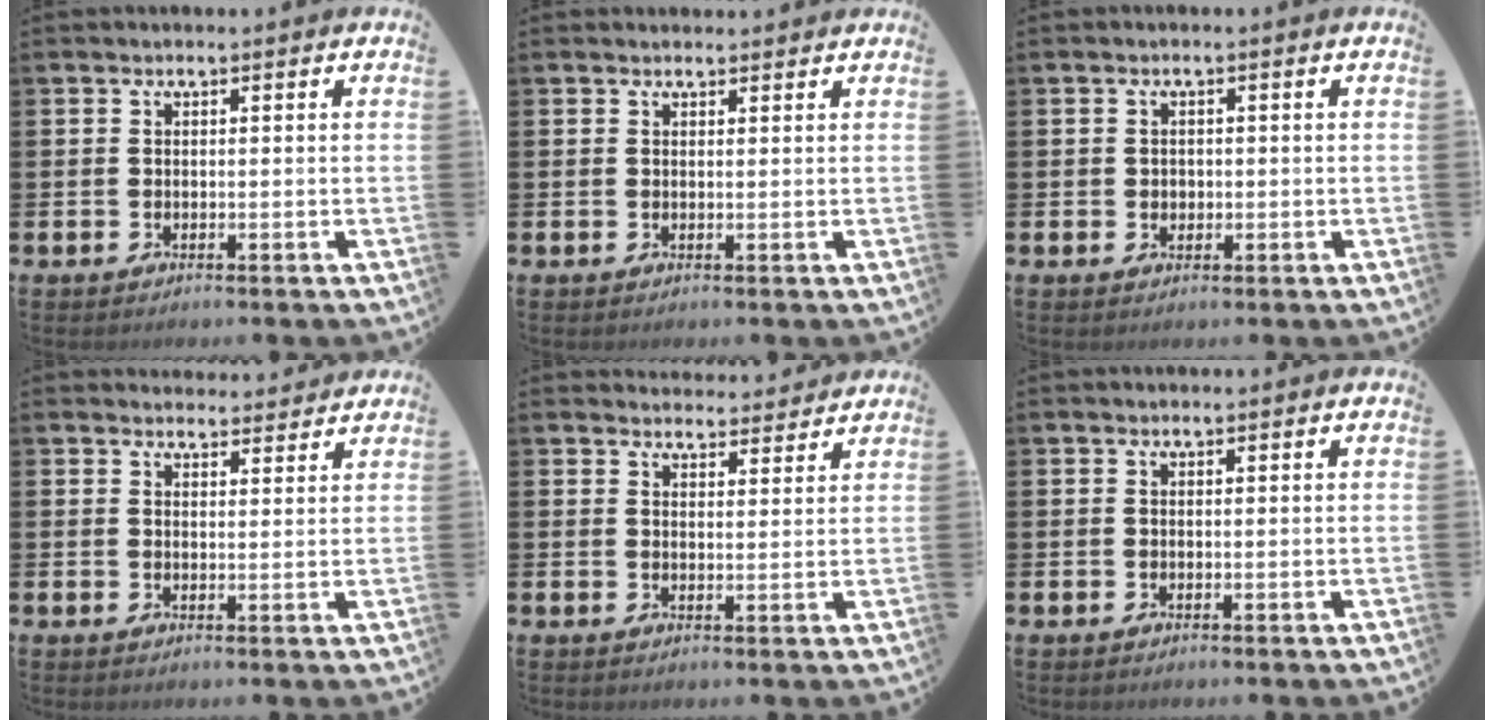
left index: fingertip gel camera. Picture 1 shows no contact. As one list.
[{"total": 1.0, "force": [0.9, 0.2, 0.1], "torque": [0.009, -0.001, 0.015]}, {"total": 1.3, "force": [0.3, 1.2, 0.4], "torque": [0.004, 0.004, 0.000]}, {"total": 3.0, "force": [3.0, 0.6, -0.2], "torque": [0.005, -0.018, 0.052]}, {"total": 3.7, "force": [3.6, 0.7, -0.1], "torque": [0.003, -0.021, 0.065]}, {"total": 0.0}]